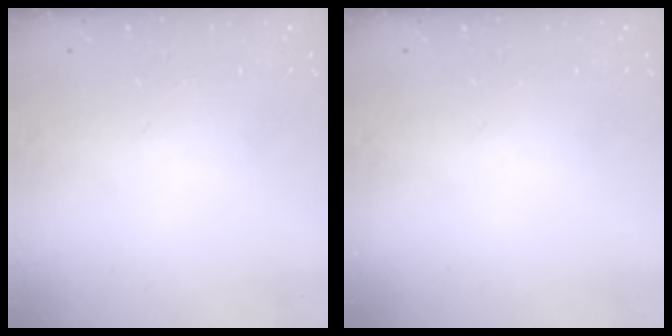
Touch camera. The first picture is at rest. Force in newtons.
{"total": 0.0}